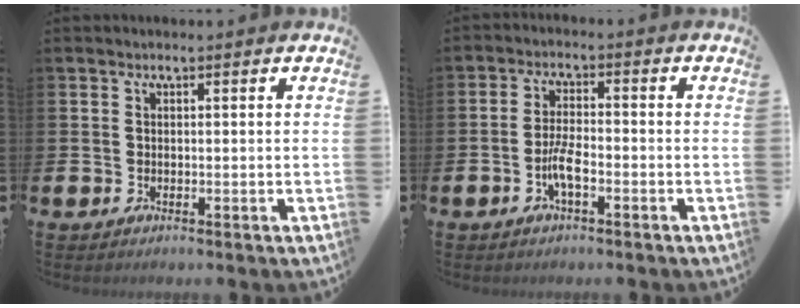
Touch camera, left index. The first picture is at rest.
{"total": 3.8, "force": [-1.4, 1.1, 3.4], "torque": [-0.066, 0.004, -0.027]}